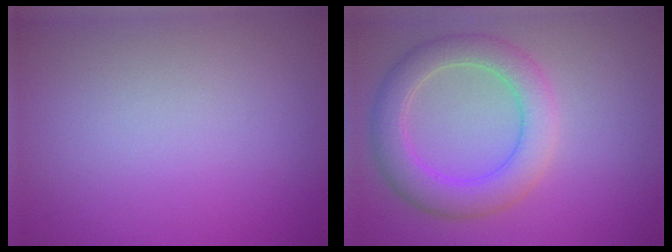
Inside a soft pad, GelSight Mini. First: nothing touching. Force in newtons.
{"total": 5.0, "press": 5.0, "slide": 0.2}